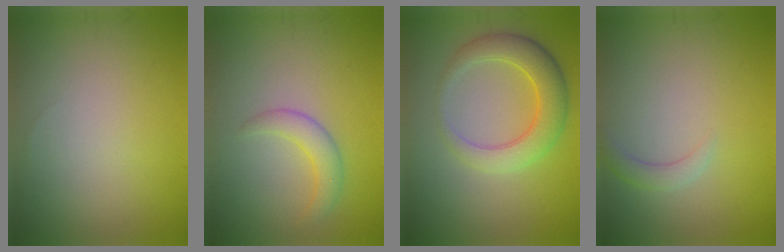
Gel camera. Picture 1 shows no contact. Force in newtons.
{"total": 2.4, "press": 2.4, "slide": 0.0}
{"total": 5.0, "press": 5.0, "slide": 0.3}
{"total": 1.5, "press": 1.5, "slide": 0.2}